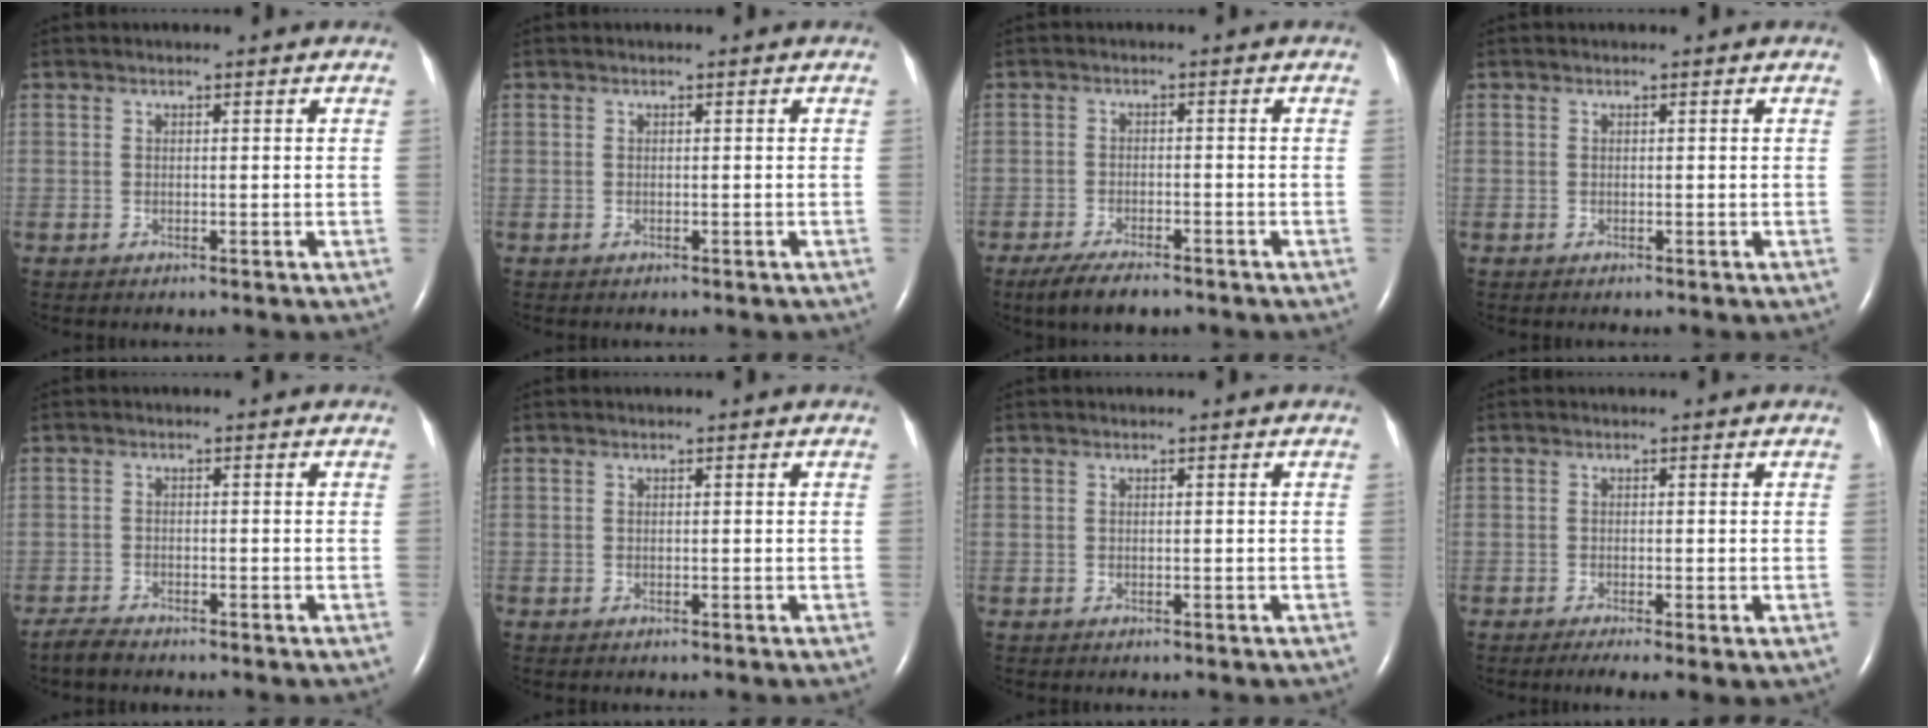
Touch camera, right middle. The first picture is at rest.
{"total": 0.5, "force": [-0.4, 0.2, 0.2], "torque": [-0.005, -0.001, -0.003]}
{"total": 6.2, "force": [-4.7, 1.6, 3.6], "torque": [-0.067, -0.011, -0.077]}
{"total": 0.0}
{"total": 2.1, "force": [-2.0, 0.3, 0.7], "torque": [-0.022, -0.006, -0.036]}
{"total": 0.0}
{"total": 0.0}
{"total": 3.4, "force": [-1.7, 0.7, 2.9], "torque": [-0.049, -0.013, -0.028]}